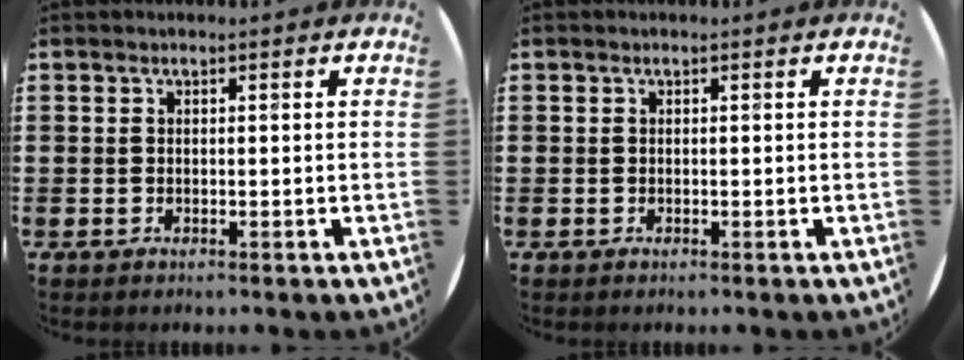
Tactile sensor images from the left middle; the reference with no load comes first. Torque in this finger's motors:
{"motor_torque": [-0.17, 0.04, 0.01, -0.01]}